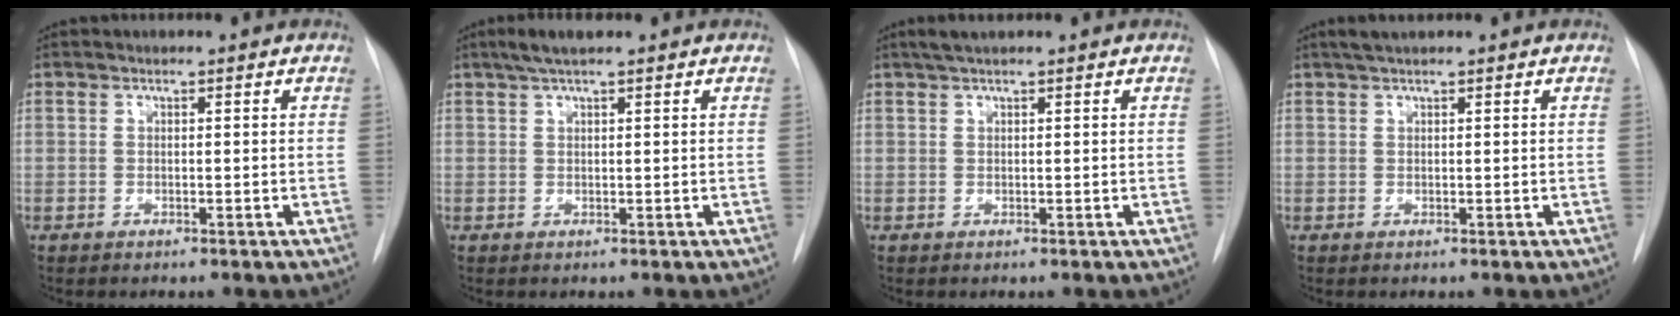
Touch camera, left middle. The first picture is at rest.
{"total": 3.6, "force": [2.6, 0.3, 2.4], "torque": [-0.050, 0.017, 0.048]}
{"total": 2.3, "force": [1.8, 0.1, 1.4], "torque": [-0.028, 0.016, 0.032]}
{"total": 2.1, "force": [1.7, 0.1, 1.2], "torque": [-0.023, 0.015, 0.030]}